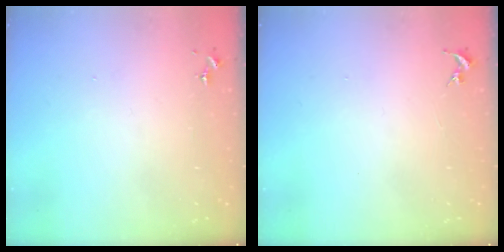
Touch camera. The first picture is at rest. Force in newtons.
{"total": 0.0}